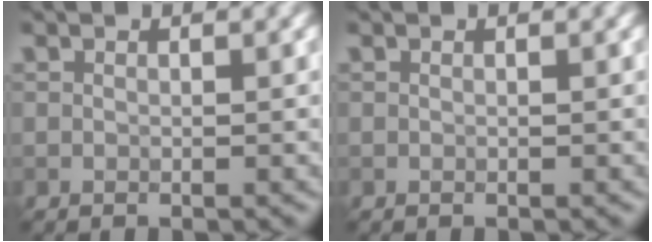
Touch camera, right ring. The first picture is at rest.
{"total": 0.0}